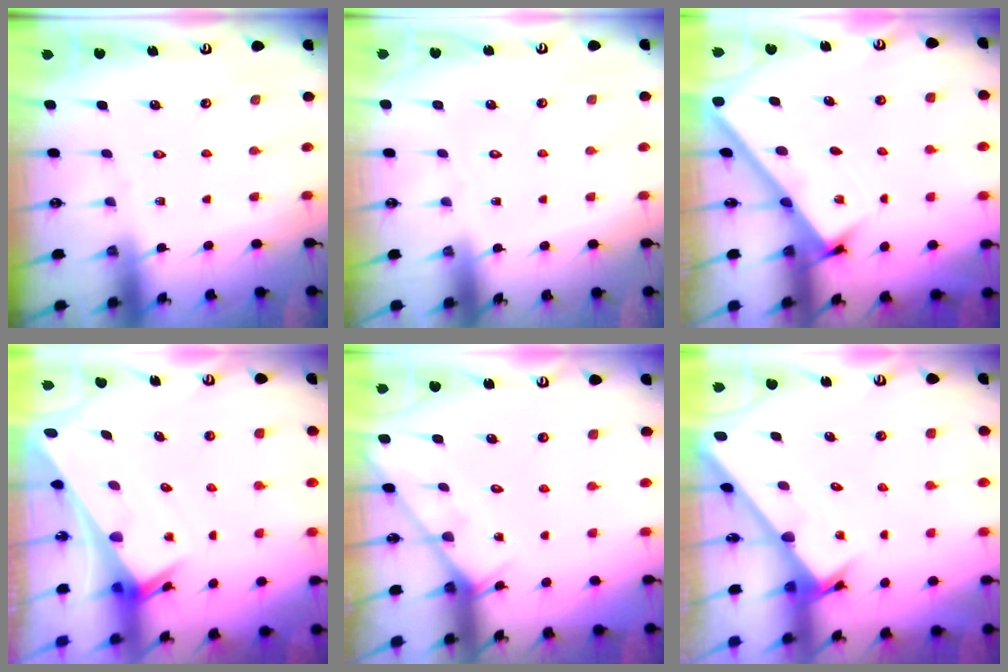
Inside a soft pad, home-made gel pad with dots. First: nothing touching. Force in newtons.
{"total": 1.8, "press": 1.8, "slide": 0.1}
{"total": 2.6, "press": 2.6, "slide": 0.3}
{"total": 2.9, "press": 2.9, "slide": 0.2}
{"total": 5.3, "press": 5.2, "slide": 0.6}
{"total": 2.2, "press": 2.2, "slide": 0.1}